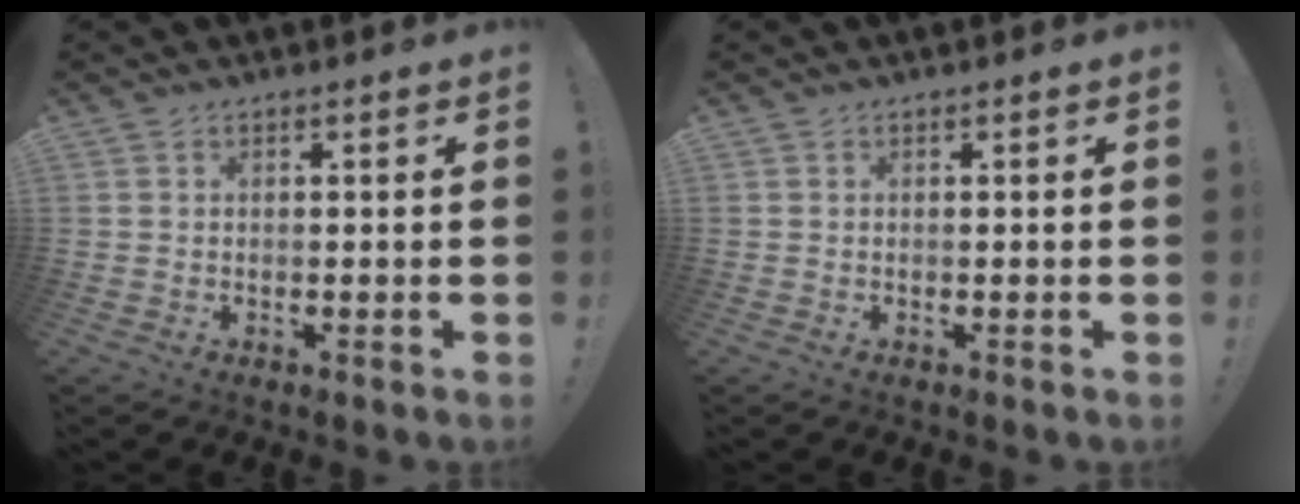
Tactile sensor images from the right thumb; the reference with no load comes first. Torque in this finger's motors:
{"motor_torque": [0.00, 0.00, -0.02, 0.02, 0.00]}